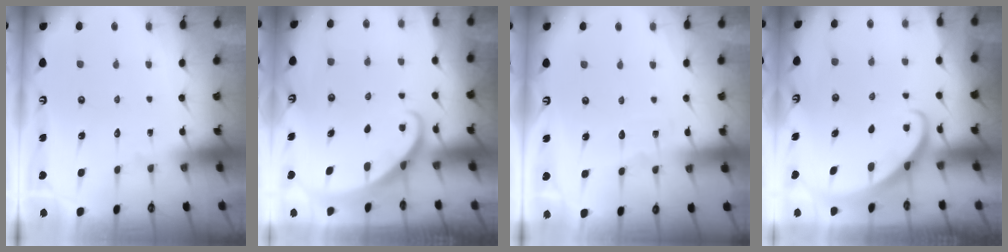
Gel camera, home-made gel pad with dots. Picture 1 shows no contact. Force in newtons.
{"total": 1.7, "press": 1.7, "slide": 0.1}
{"total": 2.8, "press": 2.8, "slide": 0.4}
{"total": 2.8, "press": 2.8, "slide": 0.2}